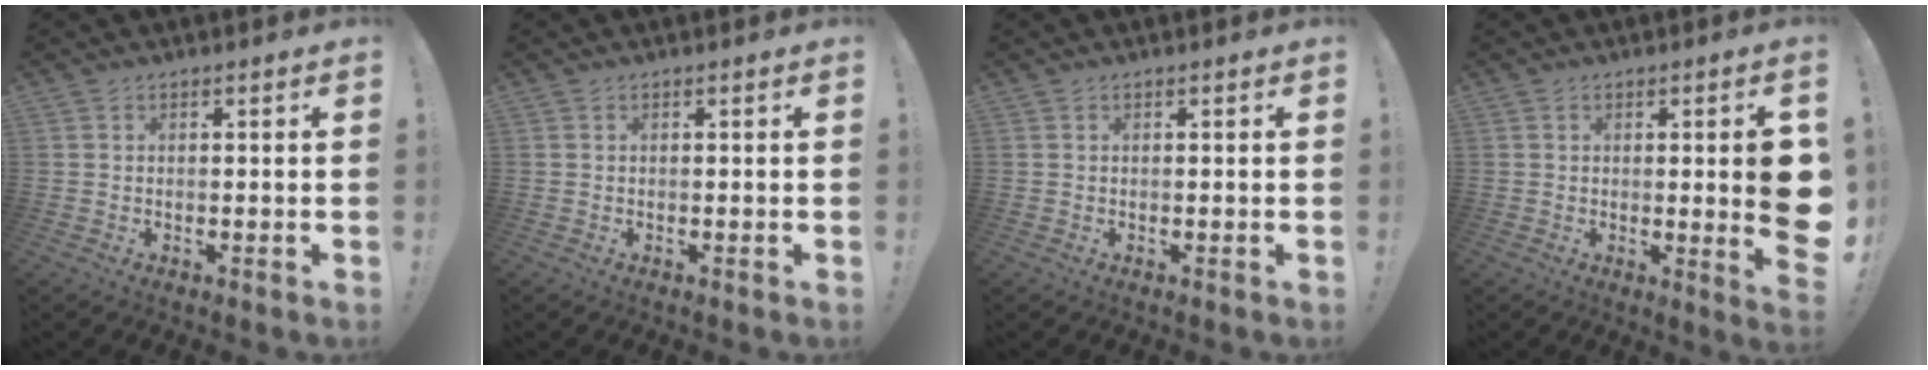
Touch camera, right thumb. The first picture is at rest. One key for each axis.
{"total": 0.0}
{"total": 0.0}
{"total": 8.4, "fx": 0.6, "fy": 0.6, "fz": 8.3, "tx": -0.112, "ty": -0.018, "tz": 0.009}